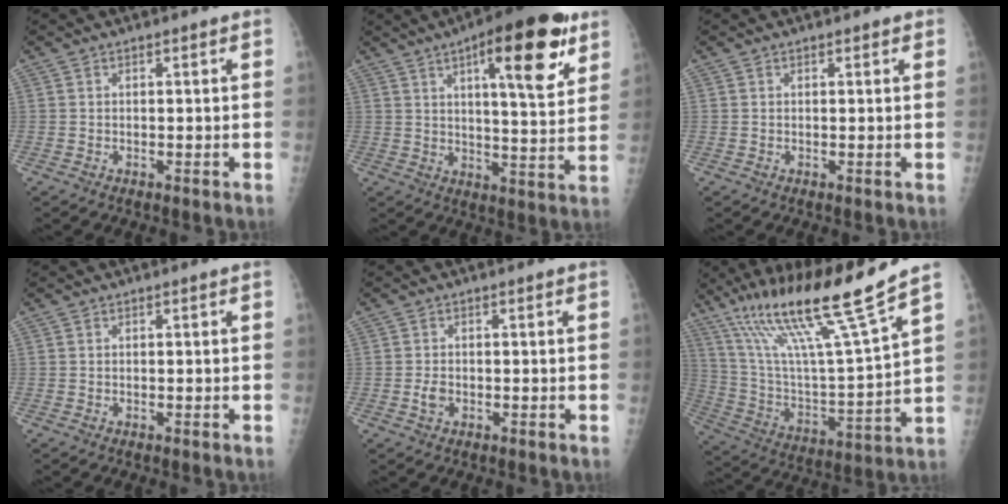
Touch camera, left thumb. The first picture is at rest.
{"total": 18.2, "force": [9.0, 5.2, 14.9], "torque": [-0.181, -0.034, 0.123]}
{"total": 0.9, "force": [0.7, 0.4, 0.5], "torque": [-0.002, -0.002, 0.006]}
{"total": 0.0}
{"total": 1.9, "force": [-0.5, 1.3, 1.3], "torque": [-0.020, 0.001, -0.009]}
{"total": 22.8, "force": [15.0, 1.2, 17.1], "torque": [-0.289, -0.055, 0.275]}